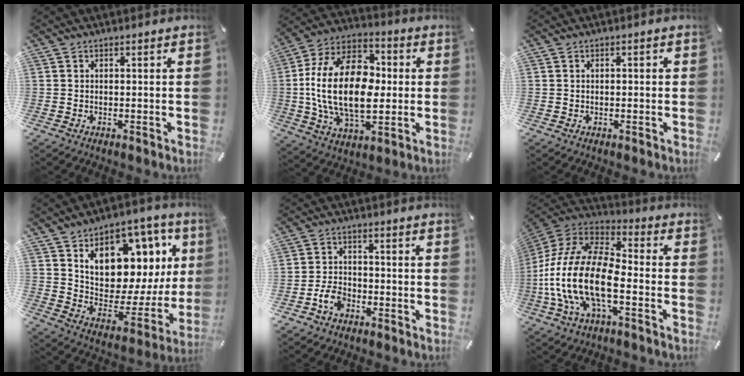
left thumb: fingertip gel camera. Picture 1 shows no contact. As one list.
[{"total": 23.8, "force": [-0.6, 15.3, 18.2], "torque": [-0.373, 0.008, -0.010]}, {"total": 1.0, "force": [-0.2, 0.5, 0.8], "torque": [-0.016, 0.002, -0.005]}, {"total": 15.6, "force": [8.0, 10.0, 8.8], "torque": [-0.123, -0.072, 0.137]}, {"total": 5.5, "force": [-2.9, 4.1, 2.4], "torque": [-0.049, 0.015, -0.054]}, {"total": 20.3, "force": [-7.3, 9.9, 16.1], "torque": [-0.354, 0.017, -0.130]}]